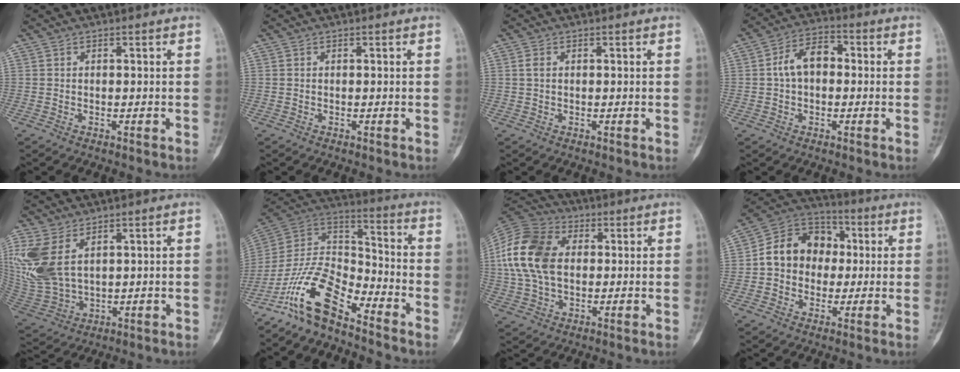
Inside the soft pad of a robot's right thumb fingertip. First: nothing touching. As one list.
[{"total": 0.0}, {"total": 1.6, "force": [0.4, 1.0, 1.2], "torque": [-0.028, 0.002, 0.008]}, {"total": 7.8, "force": [0.4, 5.2, 5.8], "torque": [-0.093, 0.027, -0.004]}, {"total": 13.3, "force": [4.7, 7.7, 9.8], "torque": [-0.234, -0.012, 0.114]}, {"total": 13.7, "force": [-10.2, 5.1, 7.7], "torque": [-0.136, 0.089, -0.203]}, {"total": 16.5, "force": [2.0, 11.2, 12.0], "torque": [-0.235, 0.016, 0.031]}, {"total": 13.6, "force": [0.8, 11.2, 7.6], "torque": [-0.092, 0.032, 0.003]}]